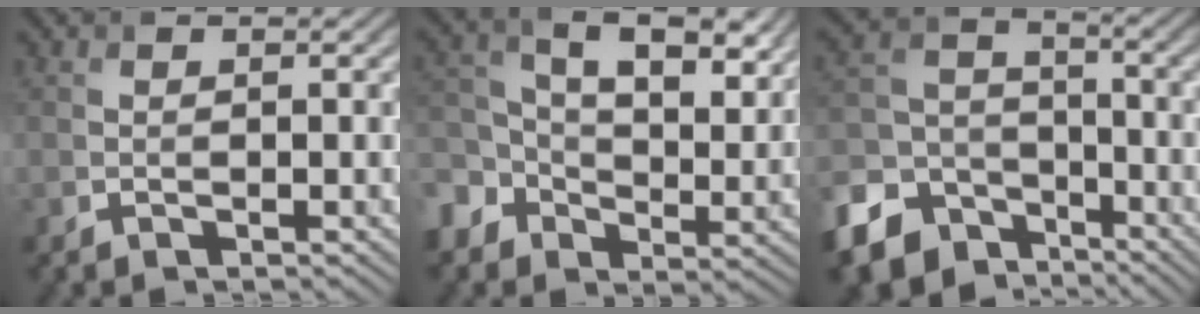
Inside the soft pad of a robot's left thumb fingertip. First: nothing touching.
{"total": 10.6, "force": [1.1, 7.3, 7.5], "torque": [-0.147, -0.005, 0.009]}
{"total": 12.4, "force": [-7.3, 8.6, 5.1], "torque": [-0.166, -0.033, -0.135]}